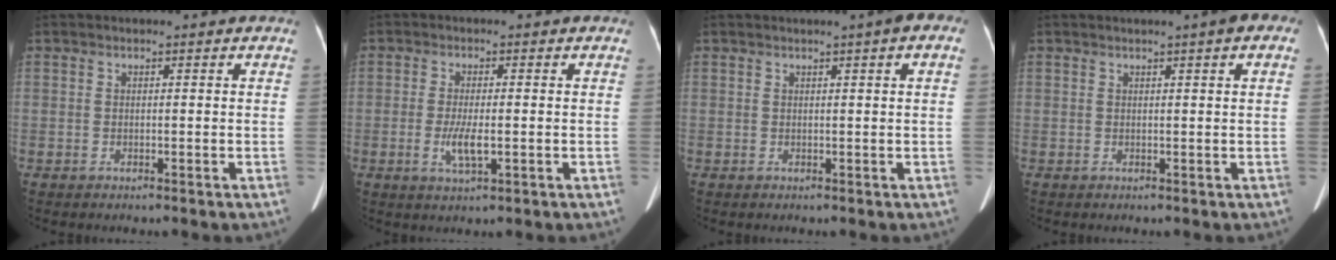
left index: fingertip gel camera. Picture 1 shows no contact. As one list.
[{"total": 3.8, "force": [-0.8, 0.9, 3.6], "torque": [-0.076, -0.005, -0.011]}, {"total": 3.1, "force": [1.3, 0.3, 2.8], "torque": [-0.034, 0.013, 0.013]}, {"total": 3.1, "force": [1.6, 0.3, 2.6], "torque": [-0.030, 0.013, 0.016]}]